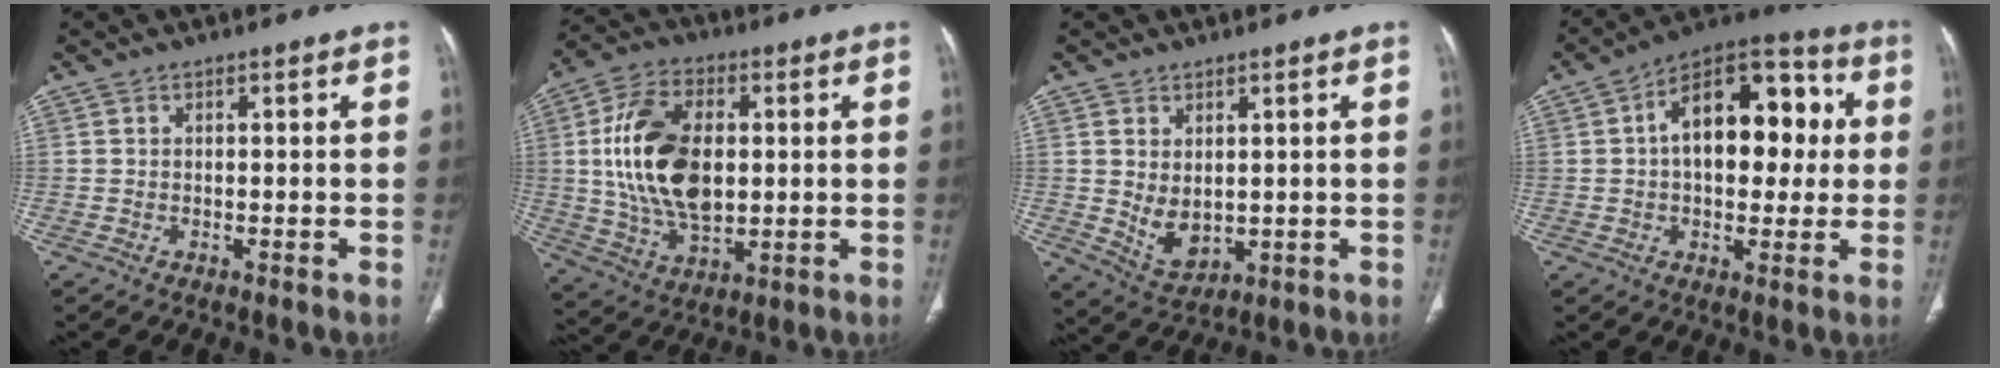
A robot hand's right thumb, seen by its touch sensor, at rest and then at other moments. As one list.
[{"total": 18.6, "force": [1.9, 11.0, 14.8], "torque": [-0.268, -0.002, 0.041]}, {"total": 6.1, "force": [0.6, 4.1, 4.5], "torque": [-0.067, -0.014, 0.033]}, {"total": 18.7, "force": [2.8, 10.9, 14.9], "torque": [-0.187, 0.034, 0.034]}]